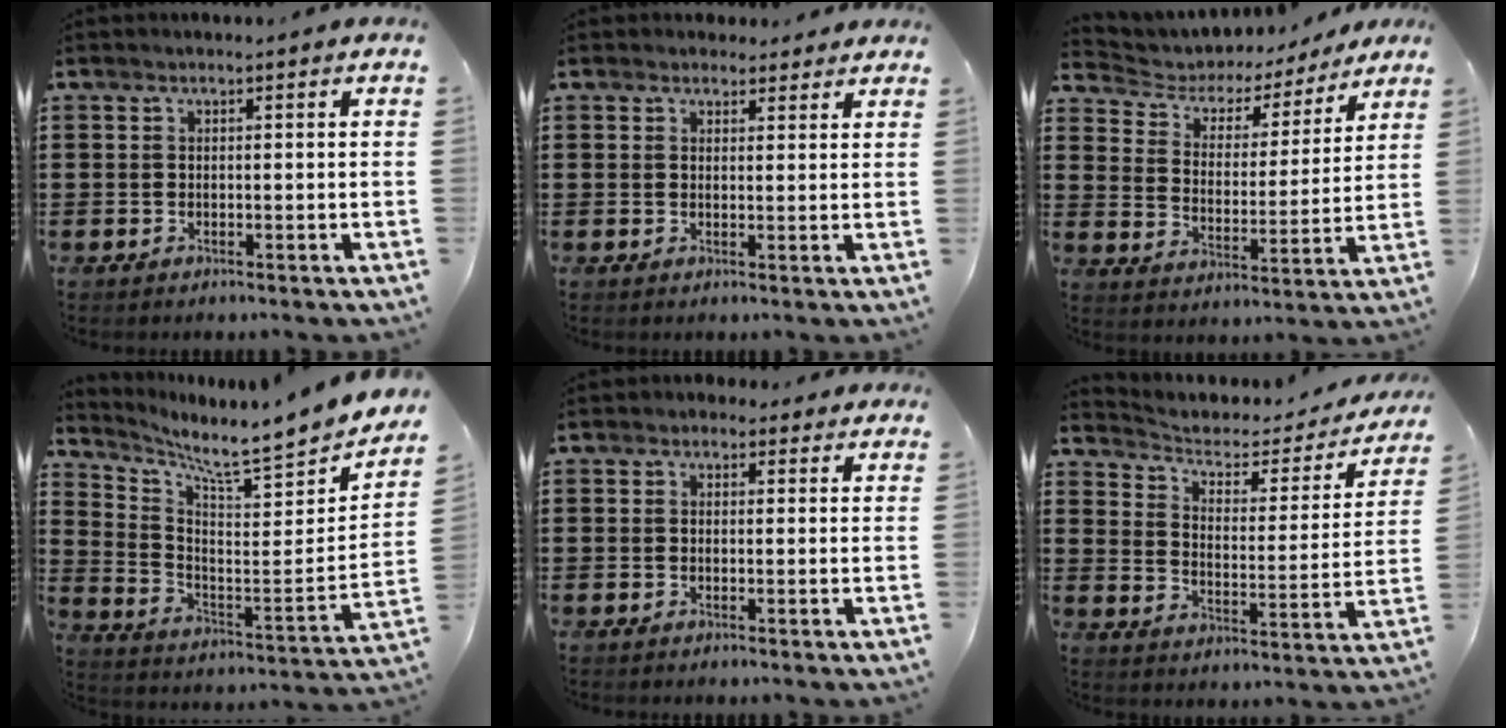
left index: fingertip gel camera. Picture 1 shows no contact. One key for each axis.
{"total": 2.3, "fx": 2.1, "fy": 1.0, "fz": 0.2, "tx": -0.001, "ty": 0.001, "tz": 0.038}
{"total": 4.6, "fx": 4.1, "fy": 1.9, "fz": 0.9, "tx": -0.044, "ty": -0.027, "tz": 0.065}
{"total": 5.3, "fx": 4.9, "fy": -0.4, "fz": 2.0, "tx": -0.054, "ty": -0.071, "tz": 0.068}
{"total": 1.7, "fx": 1.2, "fy": 1.1, "fz": 0.2, "tx": -0.002, "ty": 0.006, "tz": 0.020}
{"total": 3.1, "fx": 2.0, "fy": 1.8, "fz": 1.5, "tx": -0.044, "ty": -0.014, "tz": 0.026}